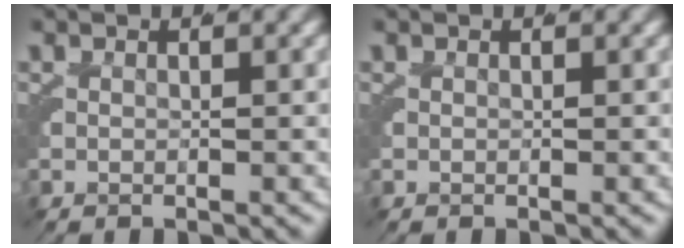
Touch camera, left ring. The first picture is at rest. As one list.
[{"total": 0.0}]